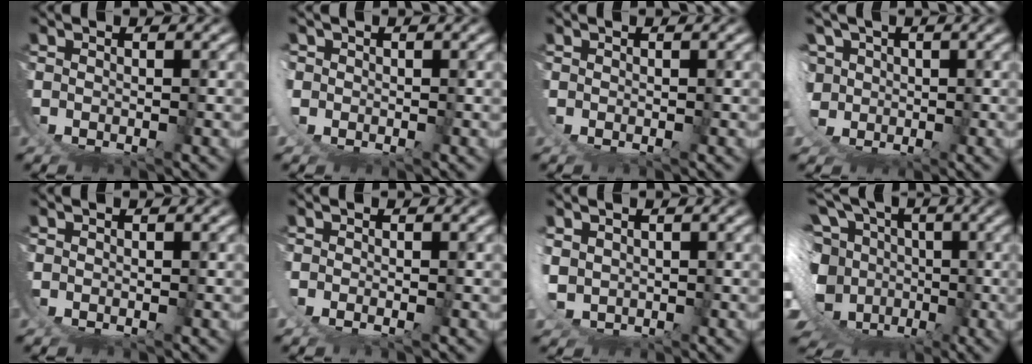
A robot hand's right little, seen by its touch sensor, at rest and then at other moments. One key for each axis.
{"total": 1.4, "fx": -0.1, "fy": 1.2, "fz": 0.7, "tx": -0.039, "ty": -0.011, "tz": 0.003}
{"total": 0.6, "fx": 0.3, "fy": 0.3, "fz": 0.5, "tx": -0.013, "ty": 0.000, "tz": 0.006}
{"total": 9.7, "fx": -0.6, "fy": 8.8, "fz": 4.0, "tx": -0.126, "ty": -0.028, "tz": -0.013}
{"total": 0.0}
{"total": 0.9, "fx": -0.3, "fy": 0.1, "fz": 0.8, "tx": -0.019, "ty": -0.004, "tz": -0.004}
{"total": 2.5, "fx": 0.7, "fy": 1.7, "fz": 1.7, "tx": -0.063, "ty": -0.019, "tz": 0.026}
{"total": 11.9, "fx": -0.1, "fy": 9.0, "fz": 7.8, "tx": -0.154, "ty": -0.038, "tz": 0.001}